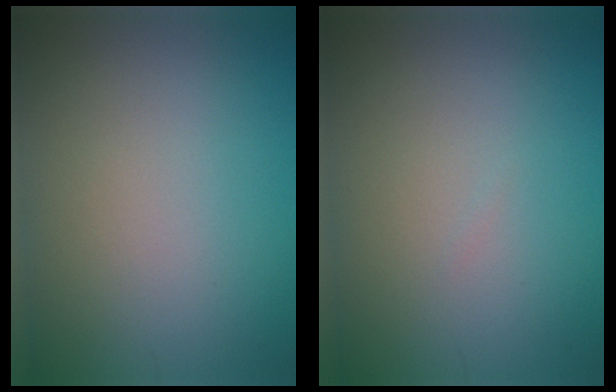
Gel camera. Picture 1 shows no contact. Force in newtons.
{"total": 0.0}